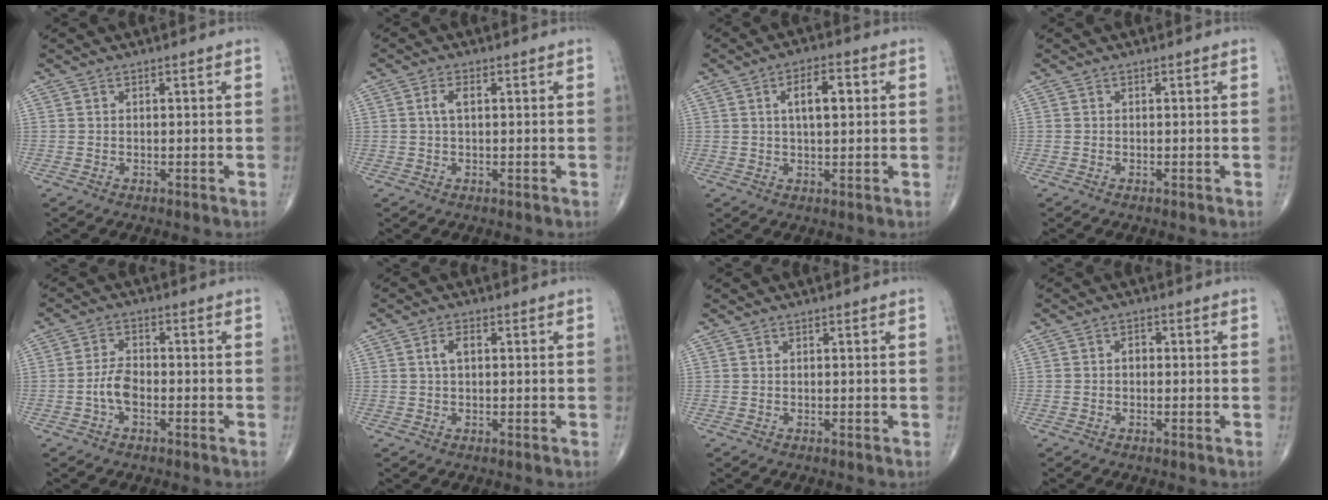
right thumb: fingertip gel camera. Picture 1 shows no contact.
{"total": 2.3, "force": [0.4, 1.0, 2.0], "torque": [-0.045, 0.006, 0.007]}
{"total": 6.8, "force": [1.6, 2.9, 5.9], "torque": [-0.089, 0.005, 0.023]}
{"total": 0.0}
{"total": 4.3, "force": [-1.5, 2.3, 3.3], "torque": [-0.063, 0.016, -0.033]}
{"total": 2.6, "force": [0.4, 1.4, 2.2], "torque": [-0.045, 0.009, 0.007]}
{"total": 0.0}
{"total": 1.7, "force": [-0.2, 1.2, 1.1], "torque": [-0.009, 0.007, -0.008]}